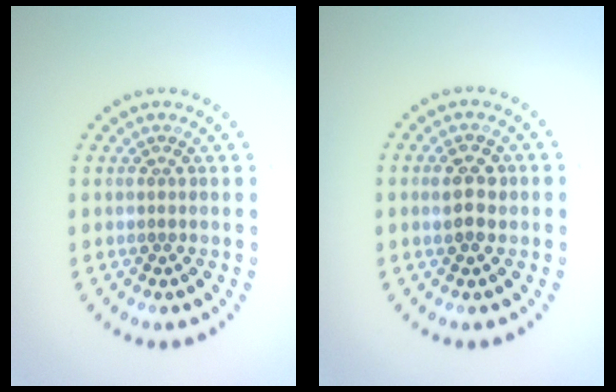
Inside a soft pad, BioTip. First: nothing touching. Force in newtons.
{"total": 2.4, "press": 2.3, "slide": 0.4}